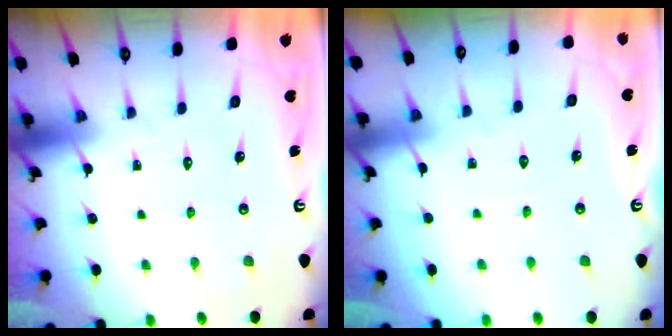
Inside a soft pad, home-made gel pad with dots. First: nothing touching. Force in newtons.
{"total": 1.9, "press": 1.8, "slide": 0.4}